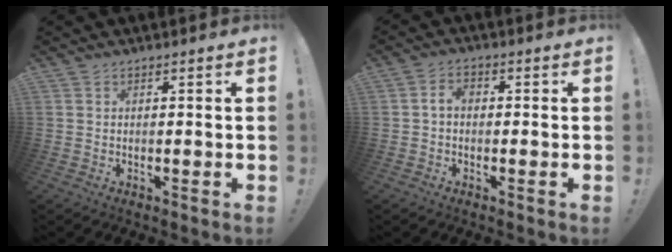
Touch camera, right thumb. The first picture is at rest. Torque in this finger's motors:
{"motor_torque": [0.66, 0.44, 0.28, -0.30, 0.00]}